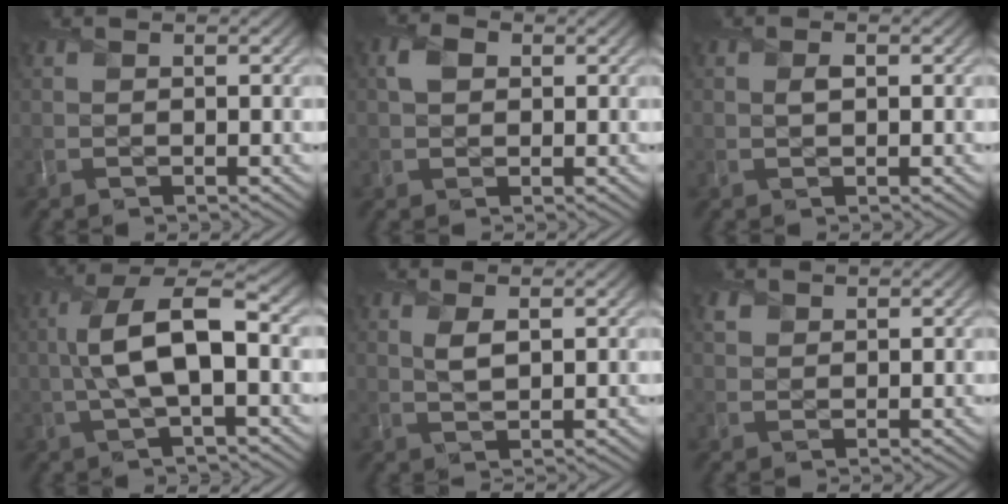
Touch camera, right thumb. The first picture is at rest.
{"total": 2.3, "force": [0.5, 1.9, 1.1], "torque": [-0.029, 0.003, 0.007]}
{"total": 0.7, "force": [0.1, 0.4, 0.5], "torque": [-0.011, 0.000, 0.002]}
{"total": 9.3, "force": [-0.2, 3.2, 8.8], "torque": [-0.179, 0.016, -0.011]}
{"total": 2.3, "force": [0.9, 1.0, 1.8], "torque": [-0.042, -0.002, 0.020]}
{"total": 1.2, "force": [0.9, 0.9, 0.0], "torque": [-0.003, 0.000, 0.019]}